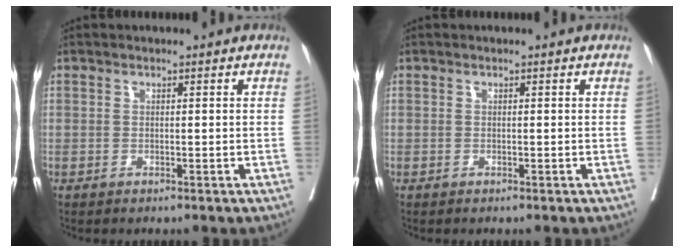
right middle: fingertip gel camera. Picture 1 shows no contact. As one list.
[{"total": 0.0}]